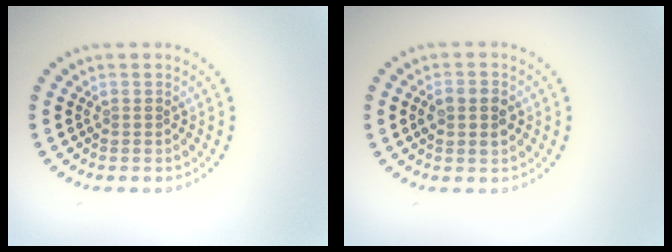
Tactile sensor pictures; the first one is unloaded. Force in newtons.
{"total": 2.4, "press": 2.4, "slide": 0.2}